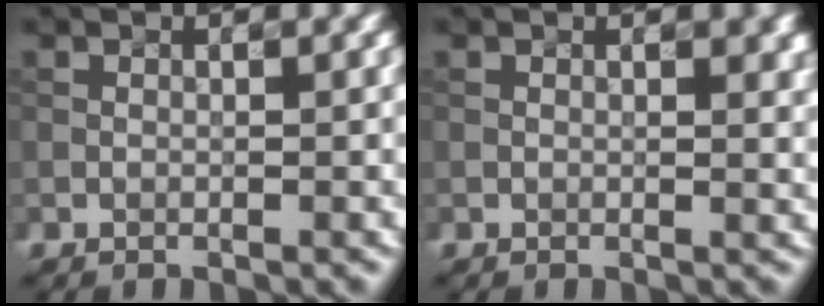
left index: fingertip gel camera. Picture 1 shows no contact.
{"total": 2.4, "force": [0.9, 1.0, 1.9], "torque": [-0.015, 0.005, 0.013]}